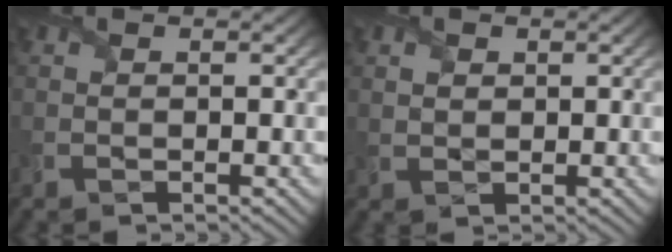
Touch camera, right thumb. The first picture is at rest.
{"total": 1.4, "force": [0.9, 0.9, 0.5], "torque": [-0.014, -0.001, 0.020]}